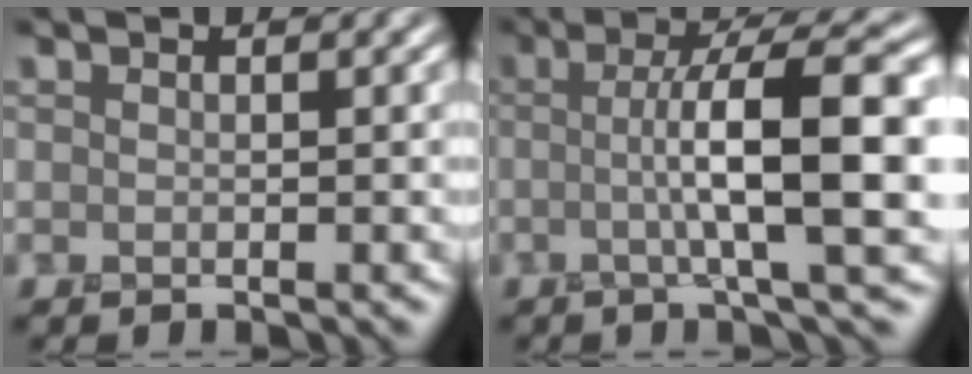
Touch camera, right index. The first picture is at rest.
{"total": 9.2, "force": [-0.3, 1.6, 9.1], "torque": [-0.127, 0.007, -0.007]}